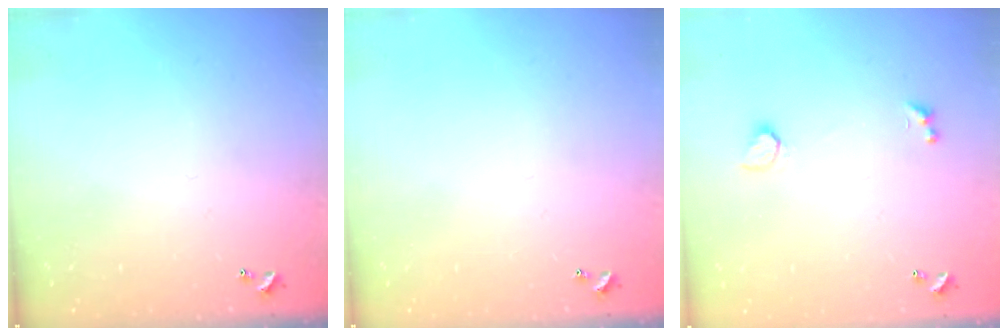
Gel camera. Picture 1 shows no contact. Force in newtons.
{"total": 0.0}
{"total": 1.3, "press": 1.2, "slide": 0.4}